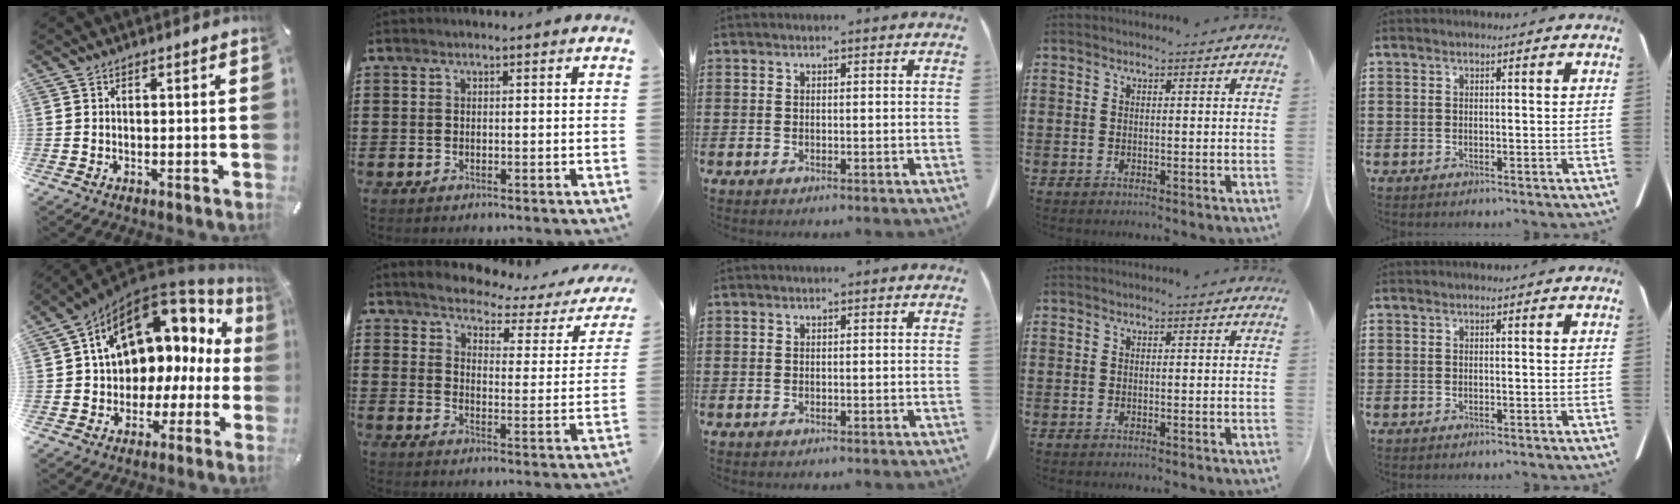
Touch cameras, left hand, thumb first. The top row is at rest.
{"thumb": {"total": 13.0, "force": [6.6, 8.9, 6.8], "torque": [-0.110, -0.053, 0.115]}, "index": {"total": 3.0, "force": [2.8, 0.3, 0.7], "torque": [-0.037, -0.027, 0.040]}}